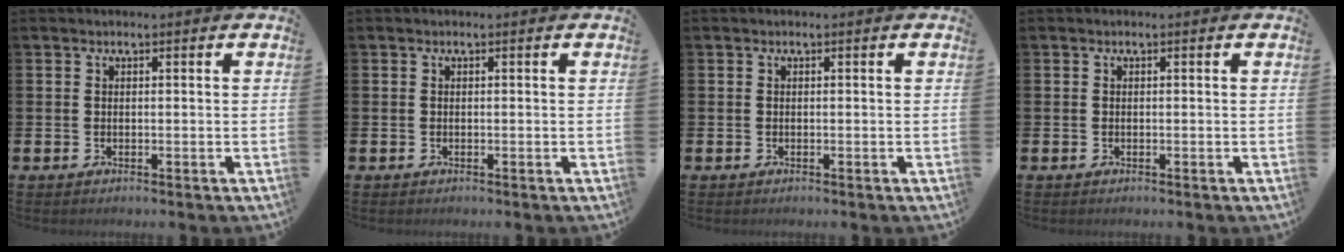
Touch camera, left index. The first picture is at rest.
{"total": 0.0}
{"total": 0.0}
{"total": 0.0}